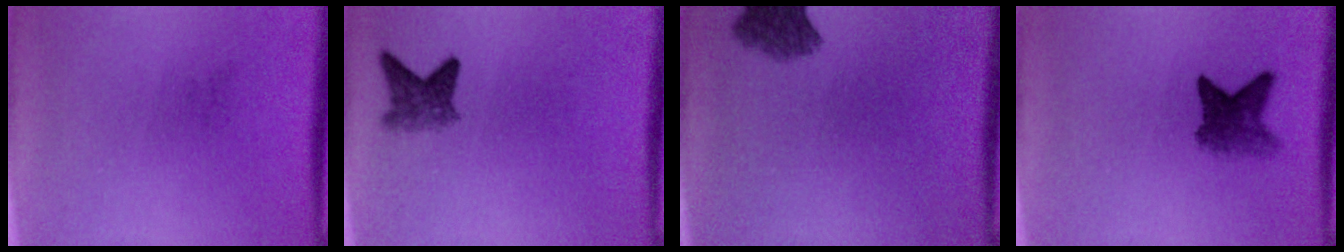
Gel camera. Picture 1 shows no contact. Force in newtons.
{"total": 3.2}
{"total": 5.3}
{"total": 4.1}